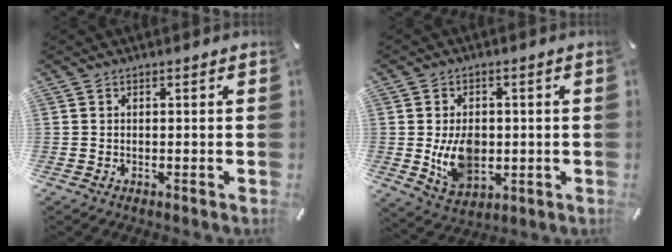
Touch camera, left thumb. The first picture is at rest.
{"total": 9.8, "force": [-0.6, 7.3, 6.5], "torque": [-0.116, -0.002, -0.011]}